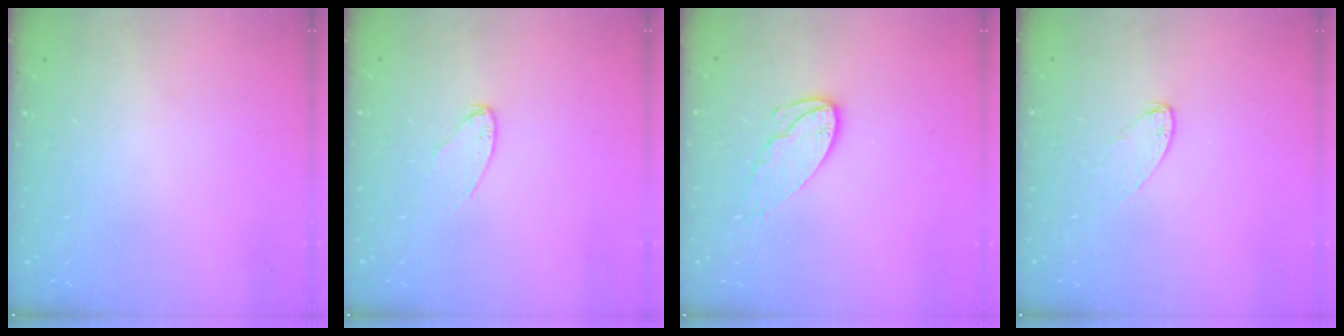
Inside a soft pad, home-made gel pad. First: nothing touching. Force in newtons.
{"total": 5.4, "press": 5.3, "slide": 0.6}
{"total": 9.1, "press": 9.1, "slide": 0.5}
{"total": 3.9, "press": 3.9, "slide": 0.4}